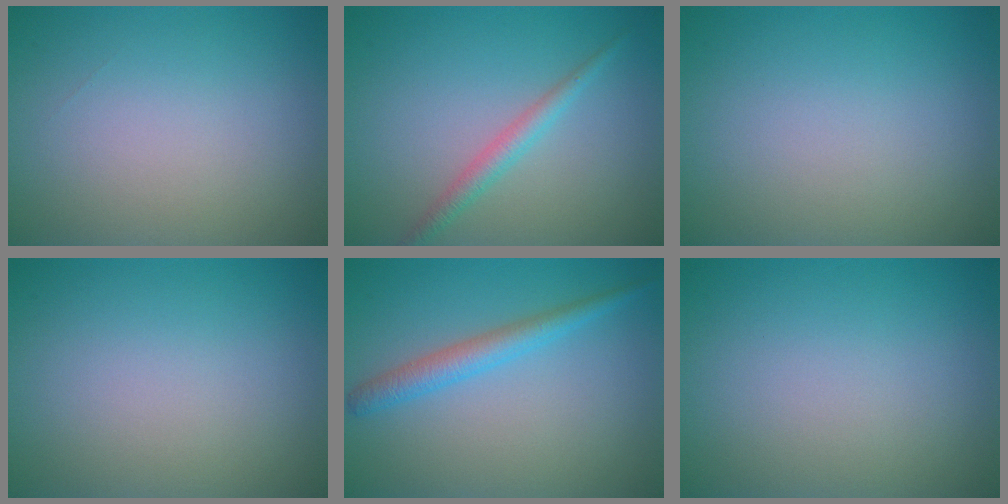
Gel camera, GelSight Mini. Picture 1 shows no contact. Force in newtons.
{"total": 1.9, "press": 1.9, "slide": 0.1}
{"total": 0.0}
{"total": 0.0}
{"total": 2.6, "press": 2.6, "slide": 0.2}
{"total": 0.0}